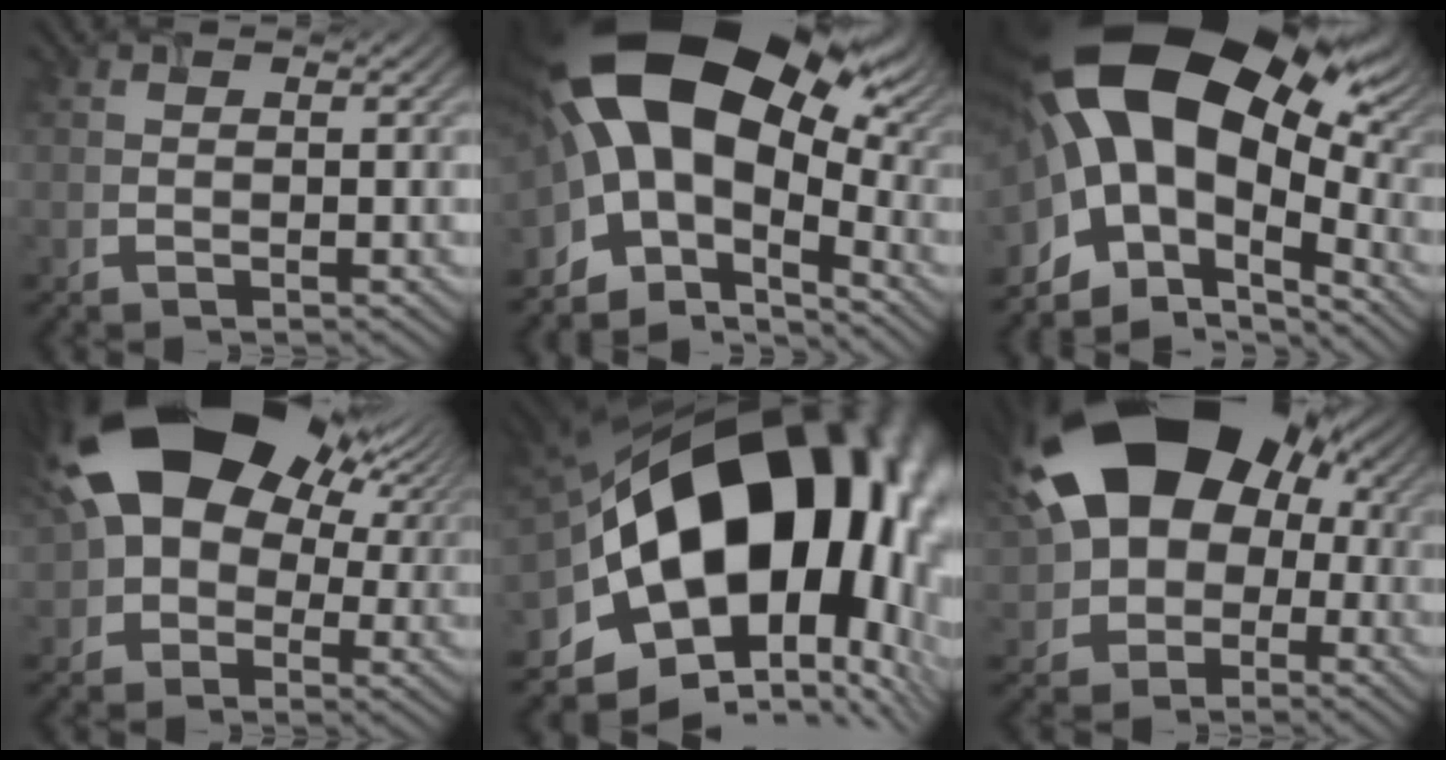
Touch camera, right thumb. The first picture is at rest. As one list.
[{"total": 18.3, "force": [0.3, 10.9, 14.7], "torque": [-0.260, -0.012, 0.030]}, {"total": 20.5, "force": [1.3, 12.1, 16.4], "torque": [-0.312, -0.023, 0.056]}, {"total": 20.3, "force": [7.1, 13.6, 13.4], "torque": [-0.265, 0.048, 0.136]}, {"total": 22.7, "force": [-1.1, 15.4, 16.6], "torque": [-0.284, -0.037, 0.003]}, {"total": 20.3, "force": [3.7, 15.2, 13.0], "torque": [-0.235, 0.032, 0.053]}]